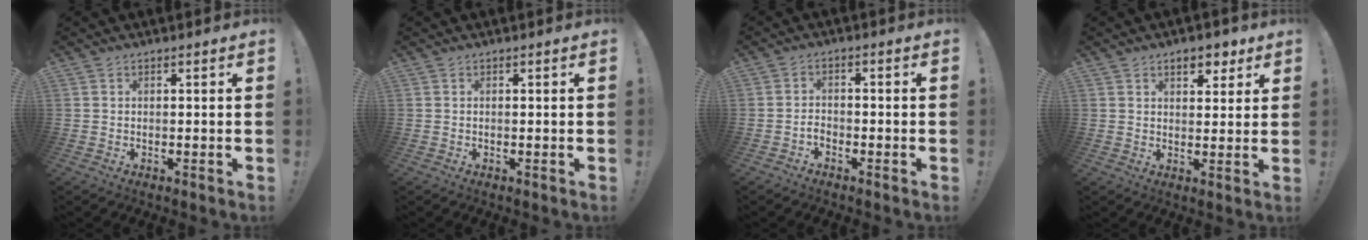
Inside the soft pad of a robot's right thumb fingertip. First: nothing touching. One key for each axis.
{"total": 0.0}
{"total": 2.3, "fx": -1.8, "fy": 1.0, "fz": 1.0, "tx": -0.021, "ty": 0.004, "tz": -0.035}
{"total": 6.1, "fx": 3.7, "fy": 3.6, "fz": 3.3, "tx": -0.032, "ty": -0.011, "tz": 0.061}